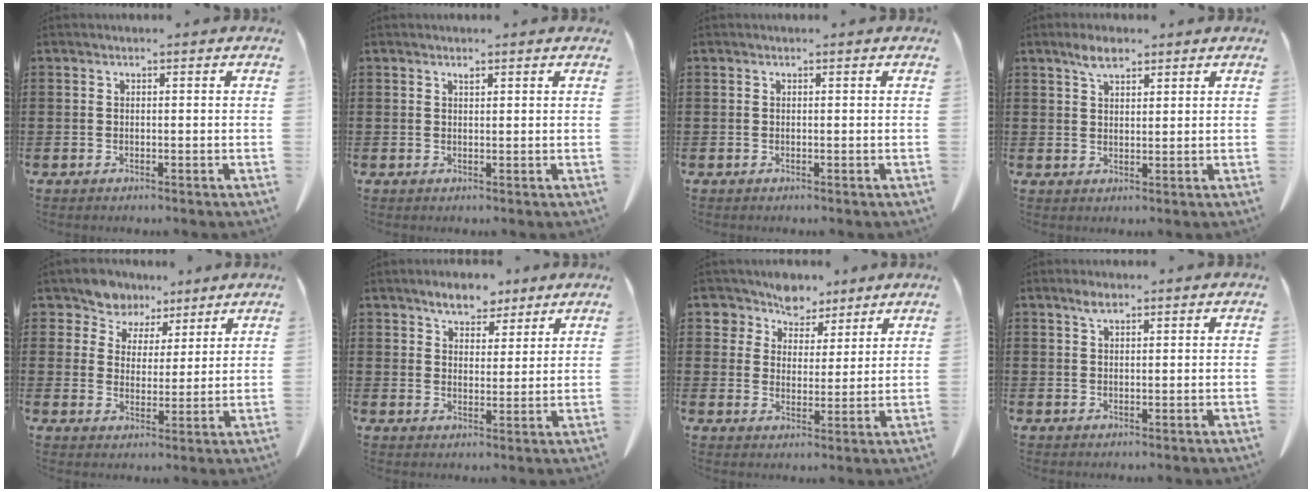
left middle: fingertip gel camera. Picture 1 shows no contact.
{"total": 0.8, "force": [0.7, 0.1, 0.5], "torque": [-0.011, -0.001, 0.013]}
{"total": 0.0}
{"total": 3.6, "force": [2.6, 1.3, 2.1], "torque": [-0.047, 0.003, 0.047]}
{"total": 6.4, "force": [5.5, 3.1, 0.1], "torque": [-0.042, -0.028, 0.103]}
{"total": 5.3, "force": [4.6, 2.3, 1.3], "torque": [-0.033, -0.009, 0.085]}
{"total": 6.3, "force": [5.5, 2.9, 0.1], "torque": [-0.030, -0.031, 0.102]}
{"total": 1.9, "force": [1.2, 0.6, 1.3], "torque": [-0.029, 0.001, 0.023]}